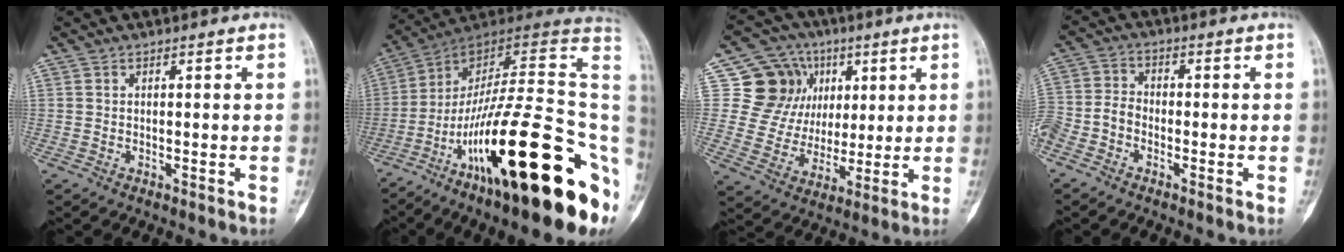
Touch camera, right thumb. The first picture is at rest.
{"total": 33.0, "force": [-9.8, 8.6, 30.3], "torque": [-0.381, 0.065, -0.158]}
{"total": 14.9, "force": [5.2, 13.2, 4.6], "torque": [-0.030, 0.004, 0.097]}
{"total": 7.9, "force": [-3.8, 5.6, 4.1], "torque": [-0.089, 0.024, -0.079]}